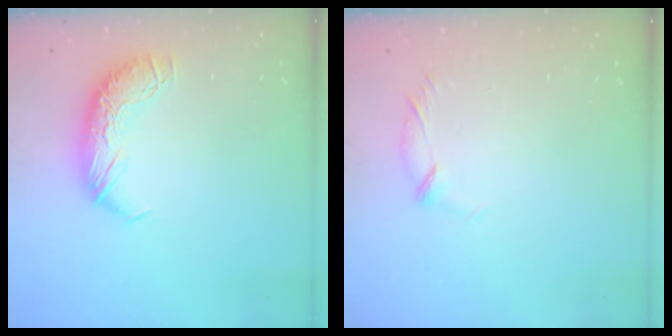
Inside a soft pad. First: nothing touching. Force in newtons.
{"total": 5.0, "press": 4.8, "slide": 1.4}